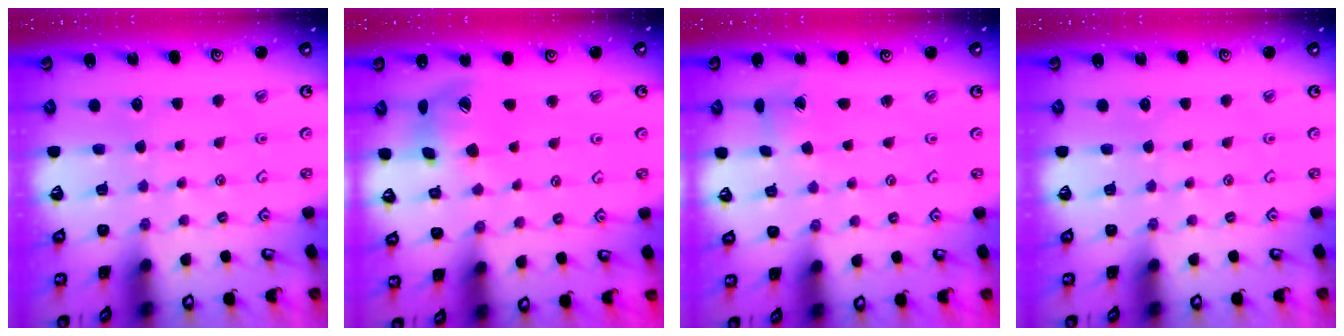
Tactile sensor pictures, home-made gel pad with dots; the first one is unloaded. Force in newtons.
{"total": 13.2, "press": 13.1, "slide": 1.7}
{"total": 1.6, "press": 1.6, "slide": 0.3}
{"total": 0.0}